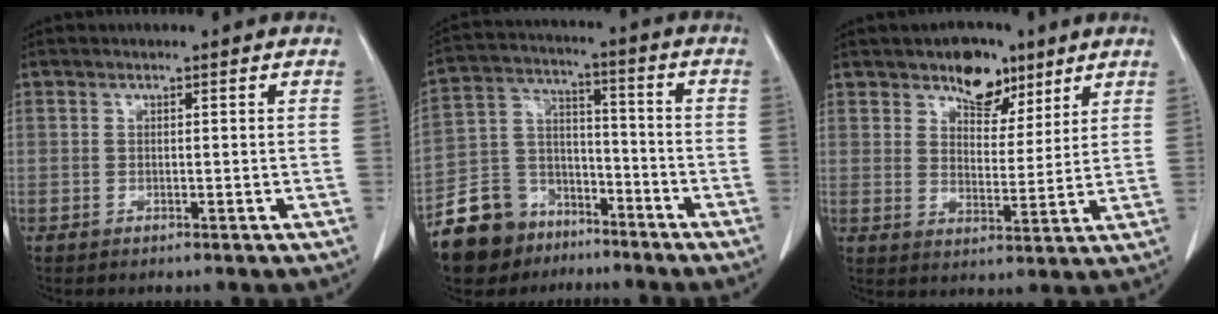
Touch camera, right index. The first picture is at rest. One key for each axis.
{"total": 12.6, "fx": -9.0, "fy": 8.1, "fz": 3.4, "tx": -0.080, "ty": 0.039, "tz": -0.157}
{"total": 7.9, "fx": 5.3, "fy": 4.3, "fz": 3.9, "tx": -0.048, "ty": 0.005, "tz": 0.085}